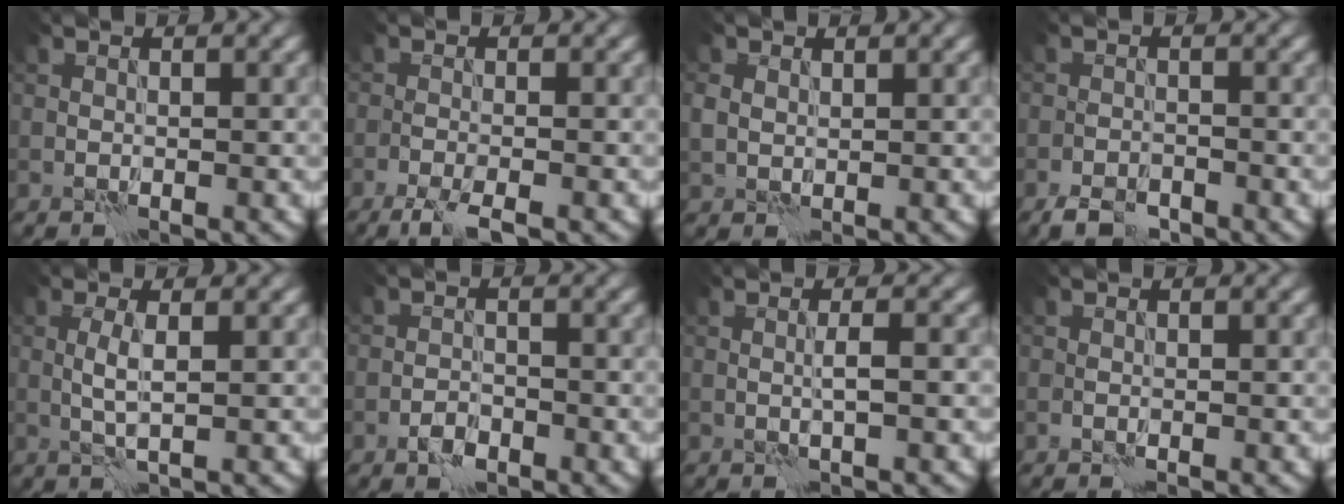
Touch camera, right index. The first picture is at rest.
{"total": 2.8, "force": [-2.1, 0.2, 1.9], "torque": [-0.038, -0.005, -0.044]}
{"total": 1.5, "force": [0.9, 1.1, 0.6], "torque": [-0.016, 0.001, 0.019]}
{"total": 3.0, "force": [-2.4, 1.1, 1.2], "torque": [-0.020, 0.000, -0.047]}
{"total": 1.7, "force": [0.5, 0.0, 1.6], "torque": [-0.037, 0.003, 0.008]}
{"total": 1.8, "force": [-1.2, 0.9, 1.0], "torque": [-0.014, 0.005, -0.025]}
{"total": 1.4, "force": [-0.3, 0.0, 1.4], "torque": [-0.025, 0.004, -0.006]}
{"total": 0.0}